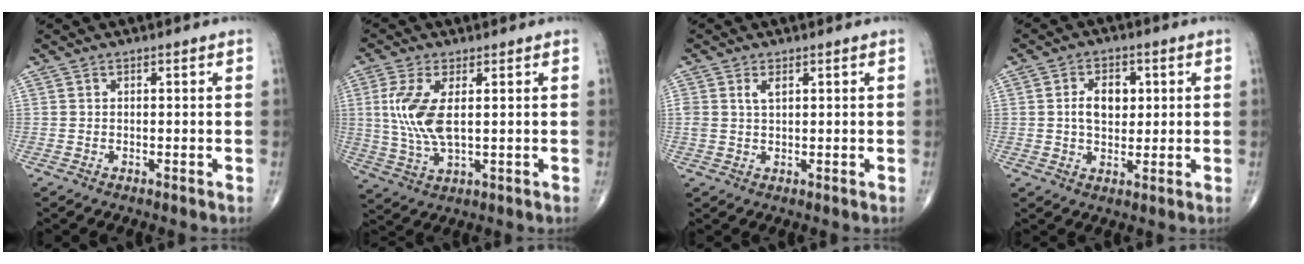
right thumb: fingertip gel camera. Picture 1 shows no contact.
{"total": 9.2, "force": [1.4, 3.7, 8.3], "torque": [-0.193, -0.008, 0.035]}
{"total": 2.1, "force": [1.0, 1.0, 1.6], "torque": [-0.033, 0.003, 0.023]}
{"total": 6.5, "force": [1.1, 4.3, 4.8], "torque": [-0.057, -0.001, 0.015]}